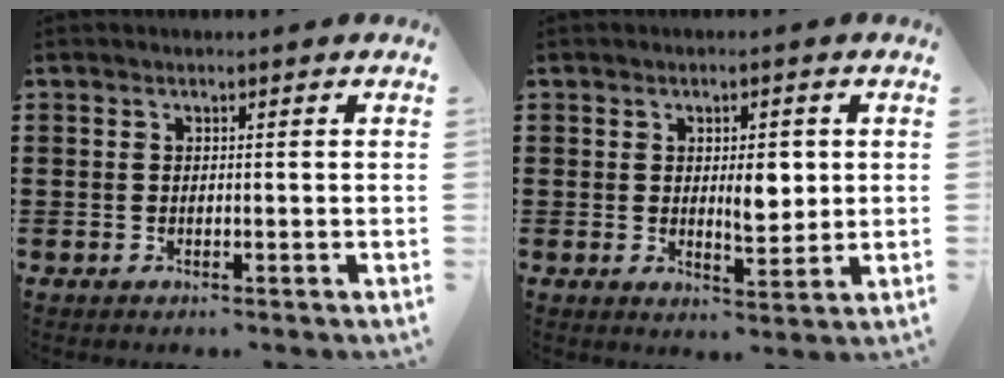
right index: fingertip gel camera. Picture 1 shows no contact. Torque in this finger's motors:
{"motor_torque": [0.21, -0.01, 0.41, 0.04]}